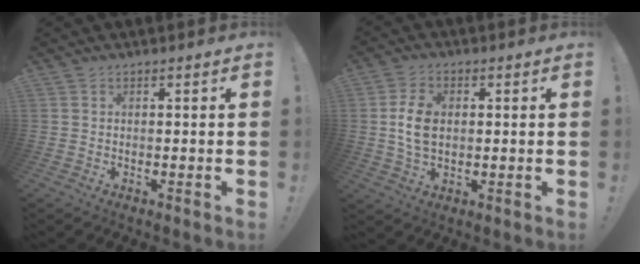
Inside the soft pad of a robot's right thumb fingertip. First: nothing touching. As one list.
[{"total": 8.8, "force": [0.5, 6.0, 6.5], "torque": [-0.113, 0.003, 0.008]}]